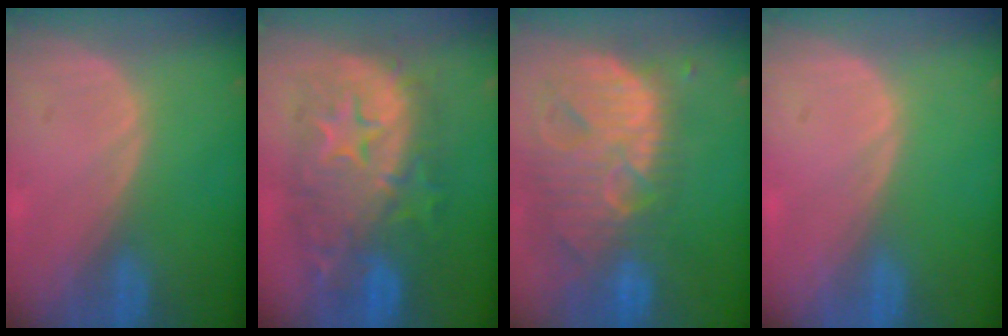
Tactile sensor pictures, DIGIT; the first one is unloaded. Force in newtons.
{"total": 12.6, "press": 12.6, "slide": 1.0}
{"total": 13.8, "press": 11.6, "slide": 7.4}
{"total": 0.0}